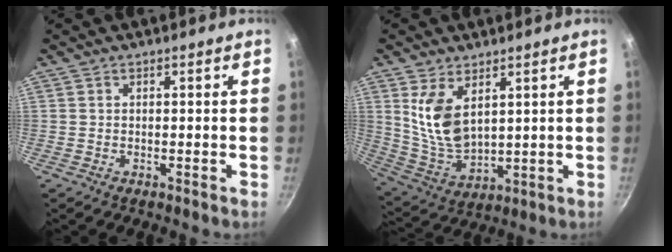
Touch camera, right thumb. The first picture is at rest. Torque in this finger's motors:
{"motor_torque": [-0.69, 0.95, 1.16, 0.30, 0.13]}